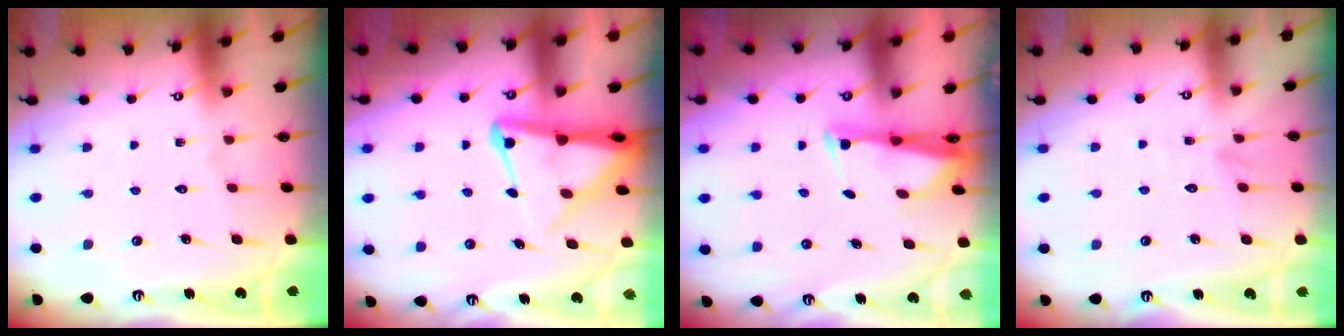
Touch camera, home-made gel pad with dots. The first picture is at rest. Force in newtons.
{"total": 7.2, "press": 7.2, "slide": 0.8}
{"total": 2.6, "press": 2.5, "slide": 0.7}
{"total": 2.9, "press": 2.9, "slide": 0.3}